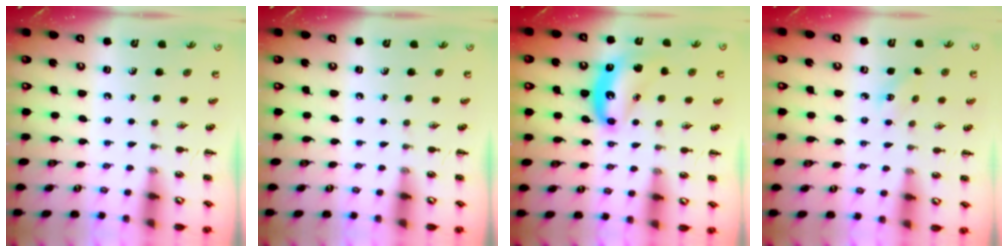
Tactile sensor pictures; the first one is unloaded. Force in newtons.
{"total": 0.0}
{"total": 11.5, "press": 11.4, "slide": 1.2}
{"total": 3.2, "press": 3.1, "slide": 0.9}